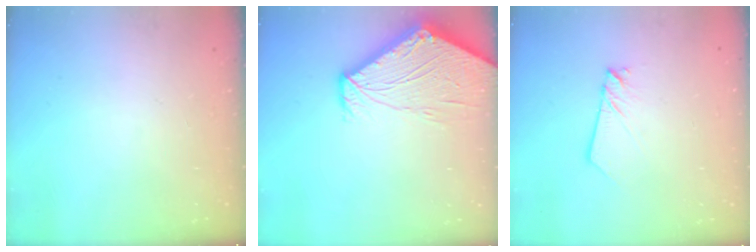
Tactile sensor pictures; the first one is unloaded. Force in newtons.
{"total": 10.9, "press": 10.8, "slide": 1.2}
{"total": 2.7, "press": 2.6, "slide": 0.3}